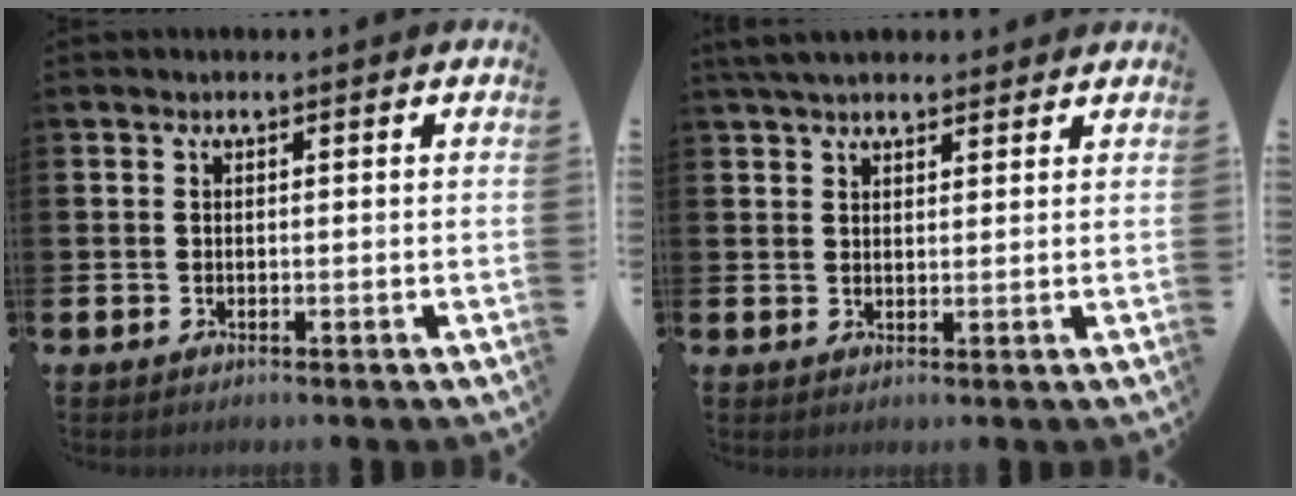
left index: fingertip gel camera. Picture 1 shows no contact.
{"total": 4.0, "force": [3.5, 1.2, 1.3], "torque": [-0.024, -0.007, 0.065]}